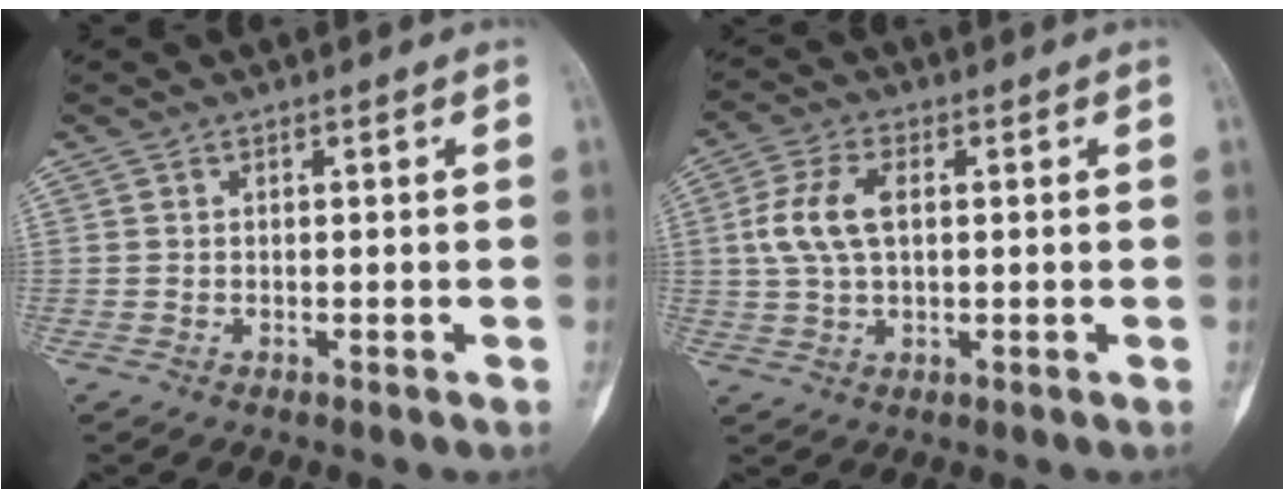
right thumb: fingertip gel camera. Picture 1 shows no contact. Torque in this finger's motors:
{"motor_torque": [0.05, 0.05, 0.42, -0.26, 0.11]}